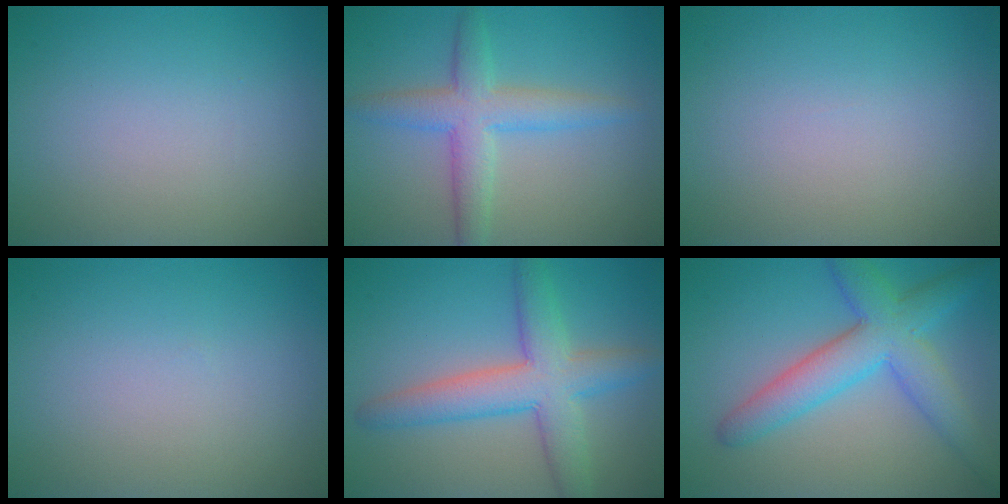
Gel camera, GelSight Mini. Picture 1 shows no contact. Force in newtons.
{"total": 4.4, "press": 4.4, "slide": 0.1}
{"total": 0.0}
{"total": 0.0}
{"total": 6.3, "press": 6.2, "slide": 0.4}
{"total": 6.5, "press": 6.5, "slide": 0.3}